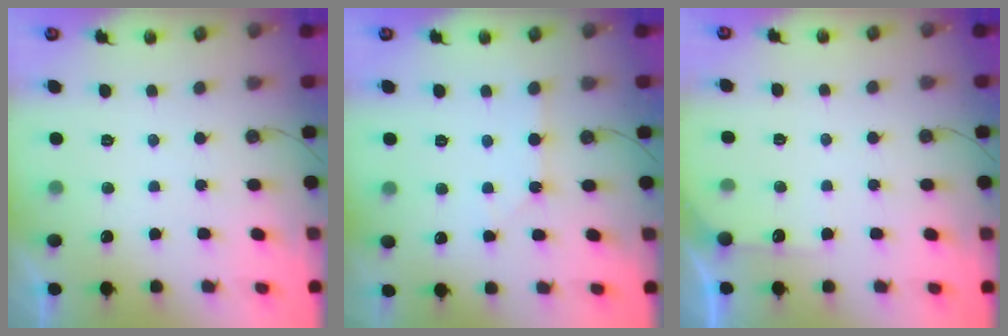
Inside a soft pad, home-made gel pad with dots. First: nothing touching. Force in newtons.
{"total": 1.1, "press": 1.1, "slide": 0.2}
{"total": 4.2, "press": 4.2, "slide": 0.6}